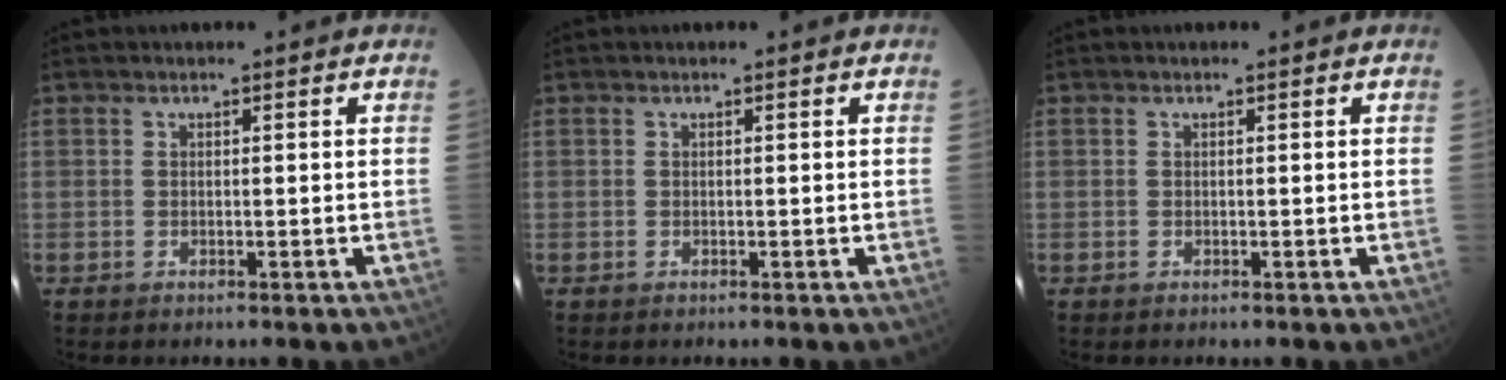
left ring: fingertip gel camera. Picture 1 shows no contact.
{"total": 0.0}
{"total": 0.0}